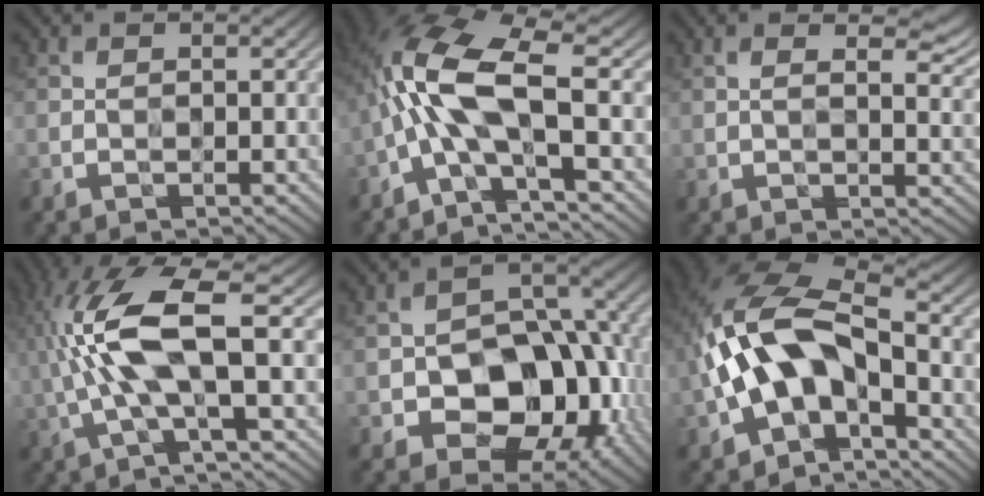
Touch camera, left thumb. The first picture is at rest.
{"total": 10.4, "force": [-0.7, 3.5, 9.8], "torque": [-0.201, 0.008, -0.029]}
{"total": 4.1, "force": [1.7, 1.2, 3.5], "torque": [-0.058, -0.003, 0.027]}
{"total": 10.5, "force": [1.3, 2.8, 10.0], "torque": [-0.225, 0.014, 0.025]}
{"total": 13.2, "force": [-3.3, 9.3, 8.8], "torque": [-0.117, -0.016, -0.061]}
{"total": 11.9, "force": [-1.5, 6.8, 9.7], "torque": [-0.200, 0.010, -0.038]}